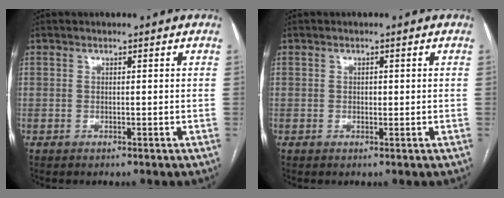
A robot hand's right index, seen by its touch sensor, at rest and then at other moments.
{"total": 0.8, "force": [0.0, 0.6, 0.6], "torque": [-0.010, 0.001, 0.000]}